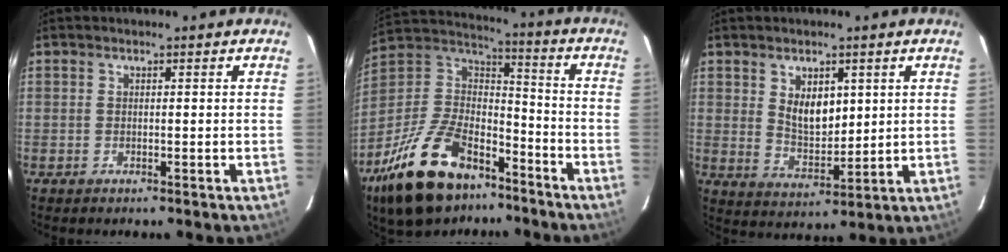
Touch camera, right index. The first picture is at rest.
{"total": 24.8, "force": [-16.1, 12.5, 14.2], "torque": [-0.298, 0.003, -0.268]}
{"total": 7.1, "force": [2.6, 4.1, 5.2], "torque": [-0.084, -0.003, 0.056]}